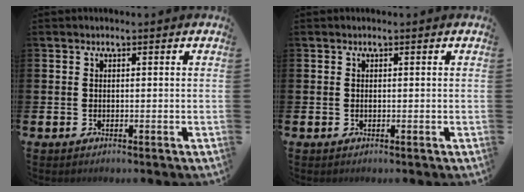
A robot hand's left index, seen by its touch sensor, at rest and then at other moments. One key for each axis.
{"total": 0.0}